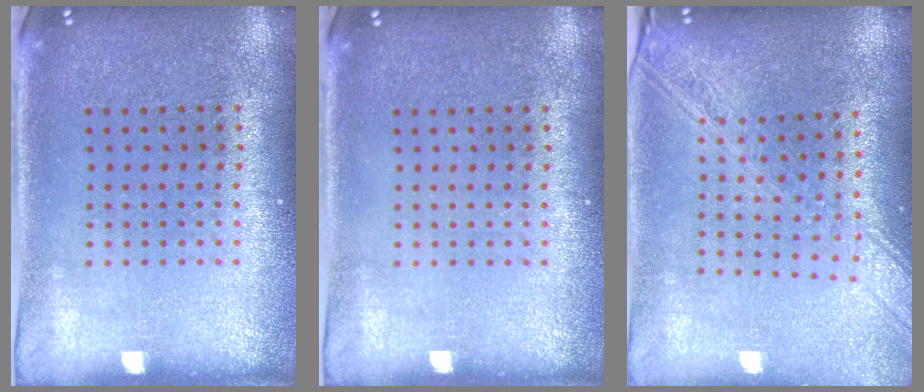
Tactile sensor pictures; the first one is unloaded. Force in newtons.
{"total": 0.0}
{"total": 2.2, "press": 1.9, "slide": 1.2}